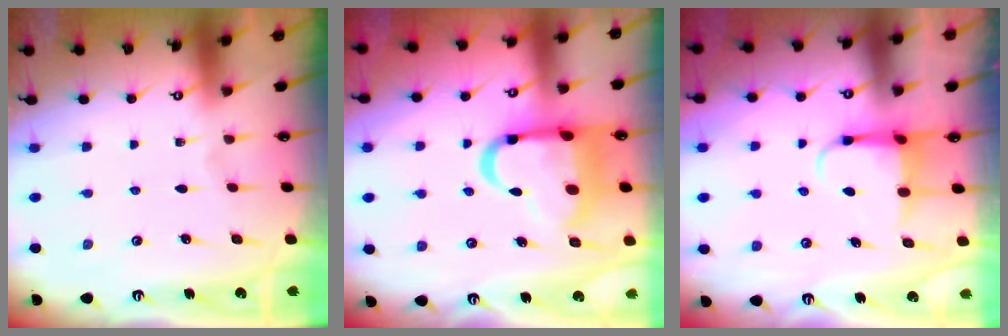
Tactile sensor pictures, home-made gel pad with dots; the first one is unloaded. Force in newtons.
{"total": 16.4, "press": 16.3, "slide": 1.8}
{"total": 4.8, "press": 4.8, "slide": 0.3}